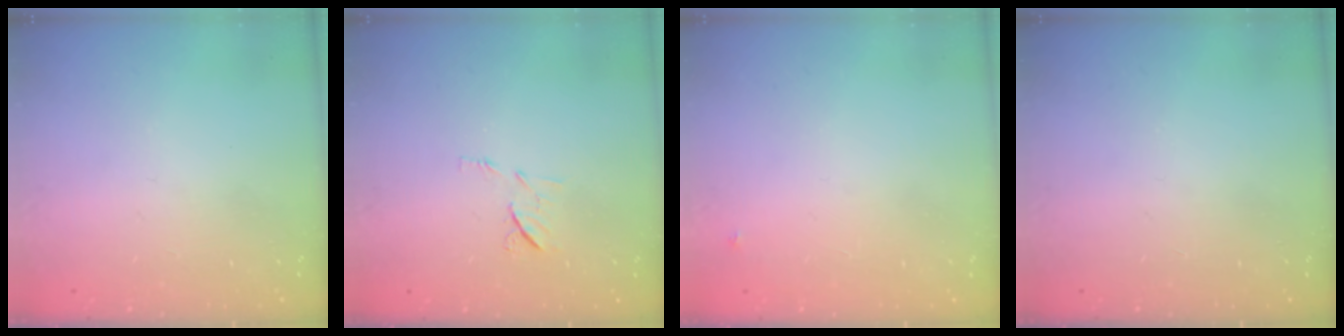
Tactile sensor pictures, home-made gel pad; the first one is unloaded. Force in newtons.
{"total": 6.7, "press": 6.6, "slide": 1.0}
{"total": 3.1, "press": 3.1, "slide": 0.3}
{"total": 0.0}